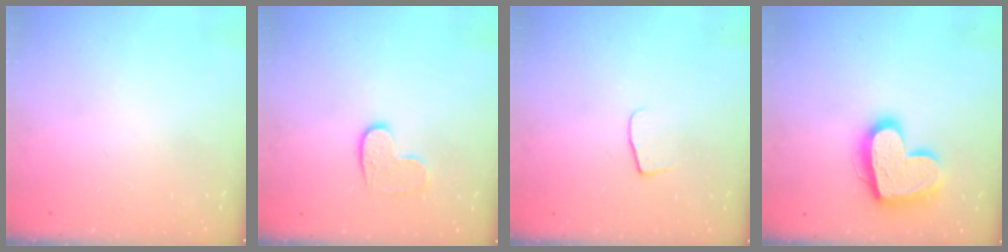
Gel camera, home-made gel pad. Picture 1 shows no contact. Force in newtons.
{"total": 7.0, "press": 7.0, "slide": 0.2}
{"total": 6.6, "press": 6.6, "slide": 0.5}
{"total": 17.5, "press": 17.4, "slide": 1.6}